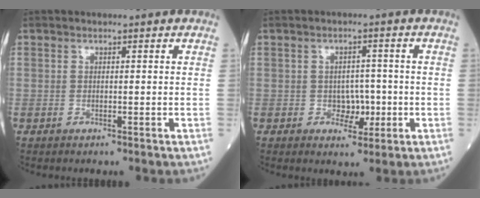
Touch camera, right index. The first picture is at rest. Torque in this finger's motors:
{"motor_torque": [0.02, 0.00, 0.01, -0.01]}